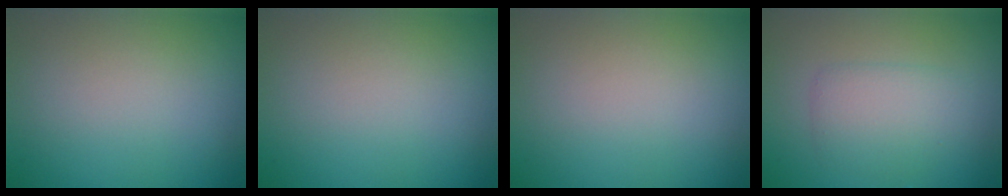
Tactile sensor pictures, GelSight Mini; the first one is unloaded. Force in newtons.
{"total": 0.0}
{"total": 0.0}
{"total": 2.9, "press": 2.9, "slide": 0.2}